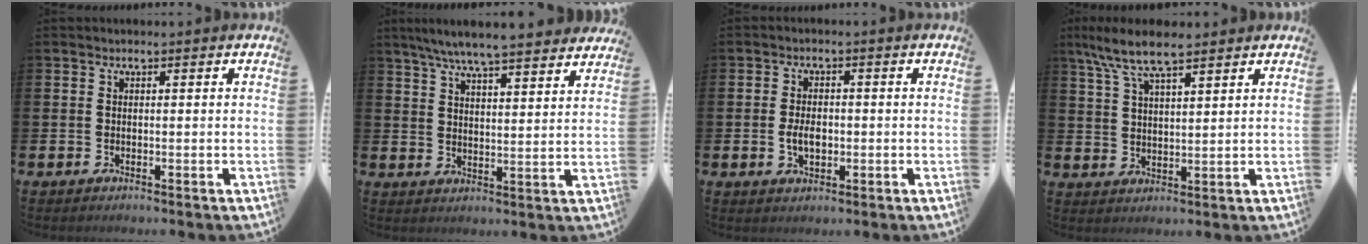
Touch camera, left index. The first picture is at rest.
{"total": 7.4, "force": [6.9, 0.3, 2.5], "torque": [-0.064, -0.036, 0.122]}
{"total": 3.3, "force": [-0.4, 2.1, 2.5], "torque": [-0.035, 0.001, -0.010]}
{"total": 7.8, "force": [6.5, 1.8, 4.0], "torque": [-0.090, -0.017, 0.117]}